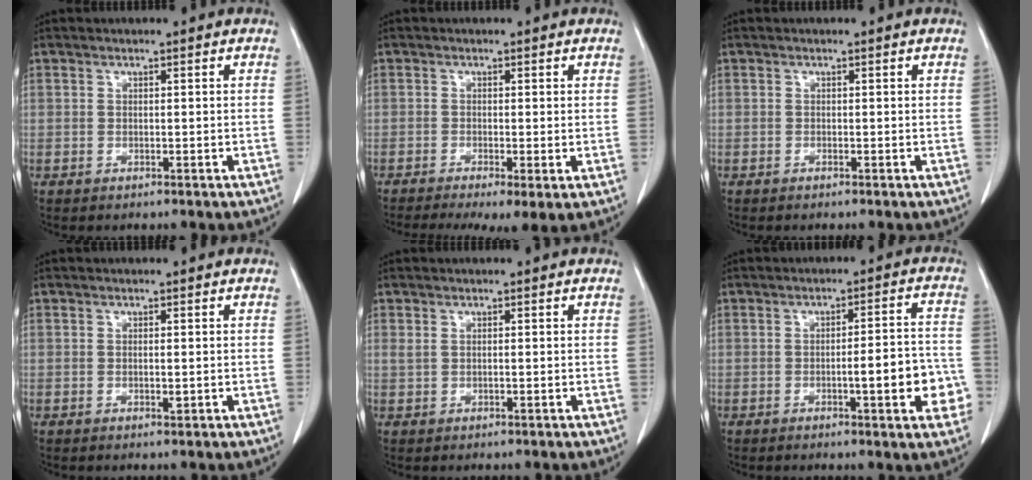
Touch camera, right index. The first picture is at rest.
{"total": 7.3, "force": [-4.3, 1.9, 5.6], "torque": [-0.088, -0.019, -0.072]}
{"total": 0.0}
{"total": 0.8, "force": [-0.1, 0.1, 0.8], "torque": [-0.015, -0.004, 0.000]}
{"total": 0.9, "force": [0.3, 0.3, 0.8], "torque": [-0.027, 0.005, 0.011]}
{"total": 8.5, "force": [-2.7, 1.5, 8.0], "torque": [-0.097, 0.016, -0.031]}